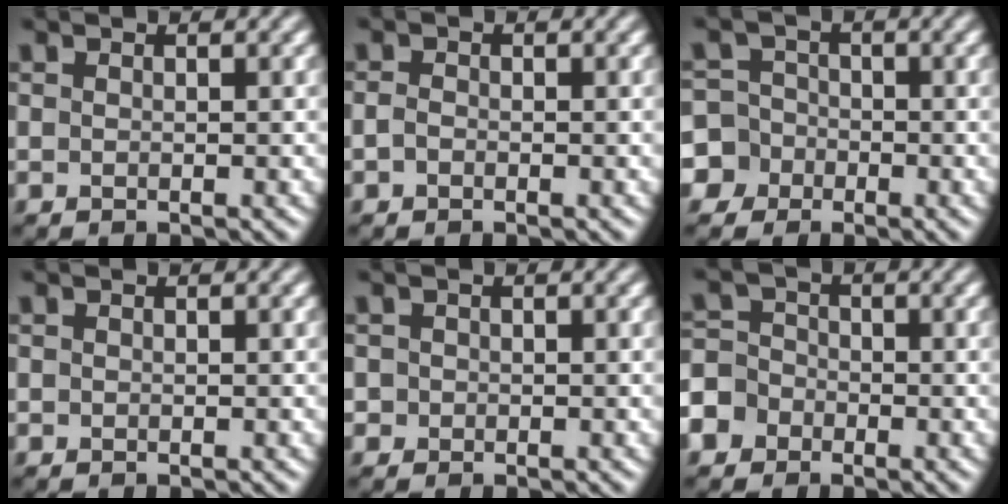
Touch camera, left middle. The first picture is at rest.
{"total": 0.8, "force": [-0.5, 0.5, 0.3], "torque": [-0.008, -0.003, -0.015]}
{"total": 7.2, "force": [-3.4, 6.3, 1.1], "torque": [-0.022, 0.001, -0.094]}
{"total": 0.0}
{"total": 0.9, "force": [0.0, 0.9, 0.1], "torque": [0.007, -0.001, -0.005]}
{"total": 6.2, "force": [-3.3, 5.1, 1.3], "torque": [-0.023, 0.002, -0.084]}